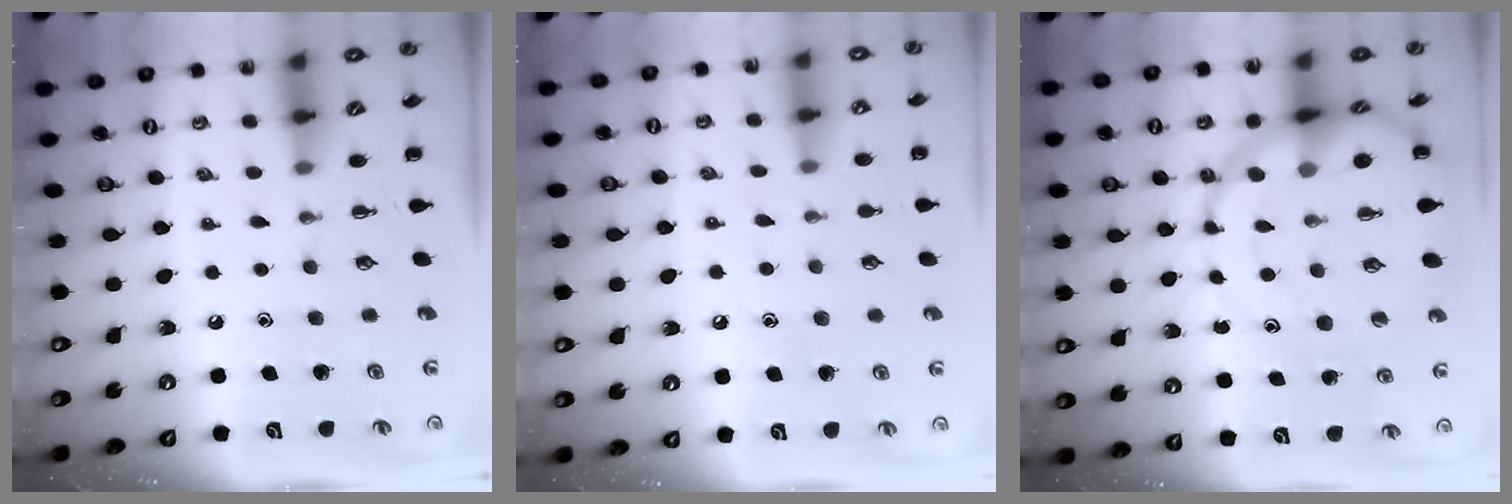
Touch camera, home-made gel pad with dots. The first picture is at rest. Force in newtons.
{"total": 6.7, "press": 6.4, "slide": 1.8}
{"total": 14.6, "press": 14.4, "slide": 2.5}